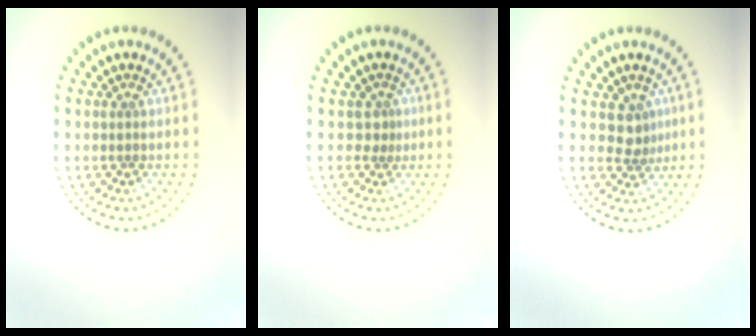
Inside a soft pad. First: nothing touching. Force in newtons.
{"total": 1.0, "press": 0.6, "slide": 0.8}
{"total": 2.0, "press": 1.6, "slide": 1.2}